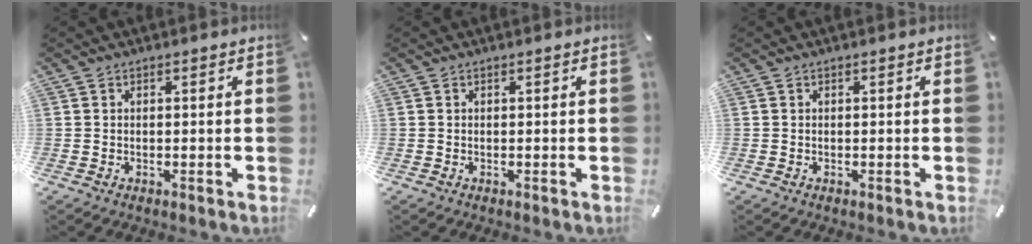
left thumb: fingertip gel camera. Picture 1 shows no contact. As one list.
[{"total": 0.0}, {"total": 0.0}]